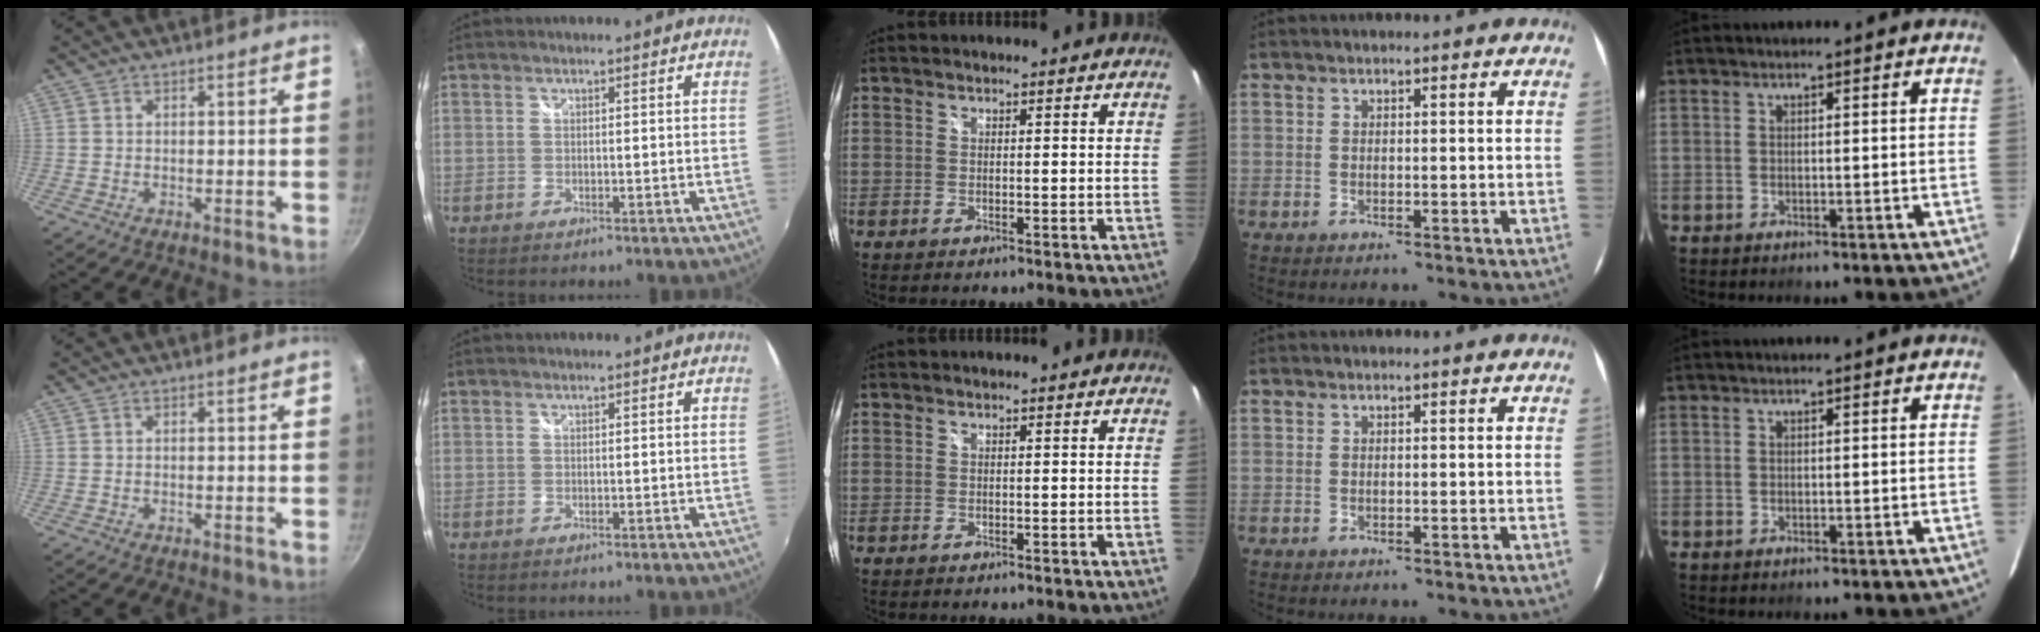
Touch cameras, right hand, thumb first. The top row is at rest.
{}